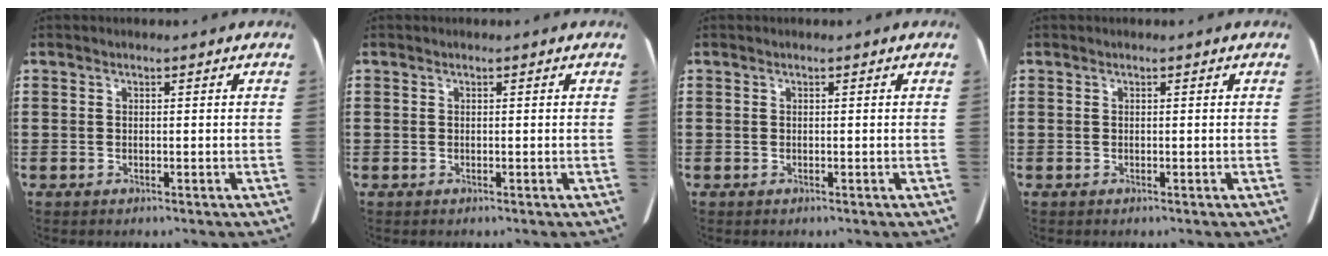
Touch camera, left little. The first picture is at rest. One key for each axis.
{"total": 0.0}
{"total": 0.0}
{"total": 0.0}